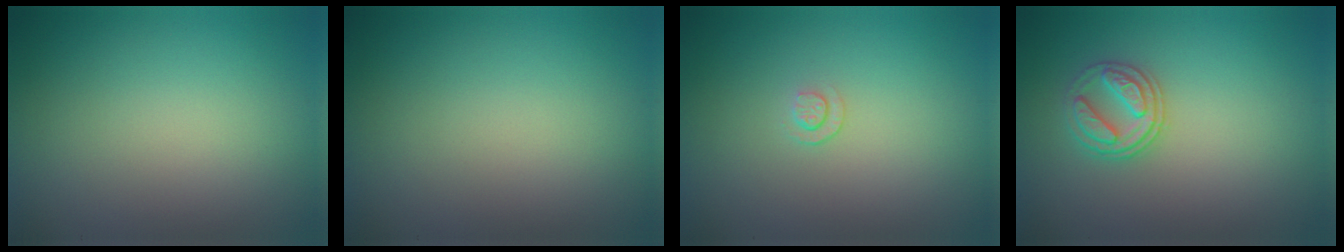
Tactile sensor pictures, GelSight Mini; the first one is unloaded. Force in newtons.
{"total": 0.0}
{"total": 0.8, "press": 0.5, "slide": 0.7}
{"total": 2.6, "press": 2.5, "slide": 0.7}